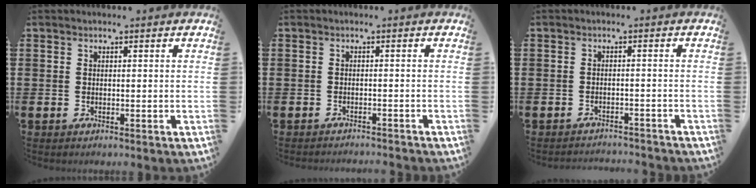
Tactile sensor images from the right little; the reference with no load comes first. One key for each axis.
{"total": 1.2, "fx": -1.1, "fy": -0.2, "fz": 0.0, "tx": -0.001, "ty": 0.003, "tz": -0.024}
{"total": 1.6, "fx": -1.6, "fy": -0.1, "fz": -0.1, "tx": -0.003, "ty": 0.005, "tz": -0.035}